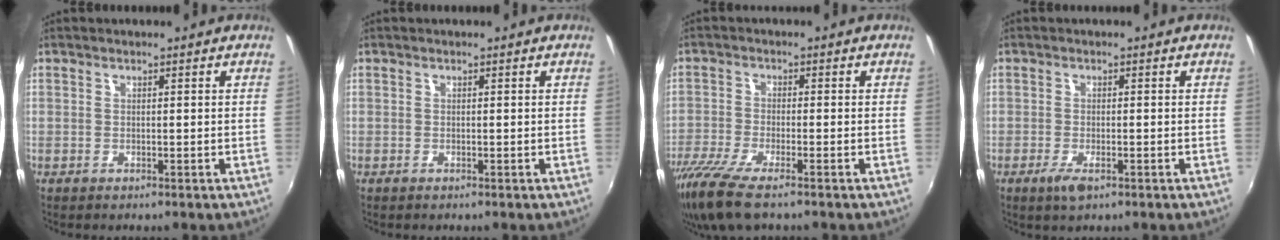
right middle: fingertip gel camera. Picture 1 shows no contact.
{"total": 0.0}
{"total": 9.7, "force": [-7.1, 1.6, 6.4], "torque": [-0.154, -0.041, -0.135]}
{"total": 3.2, "force": [-1.8, 1.0, 2.4], "torque": [-0.052, -0.007, -0.032]}